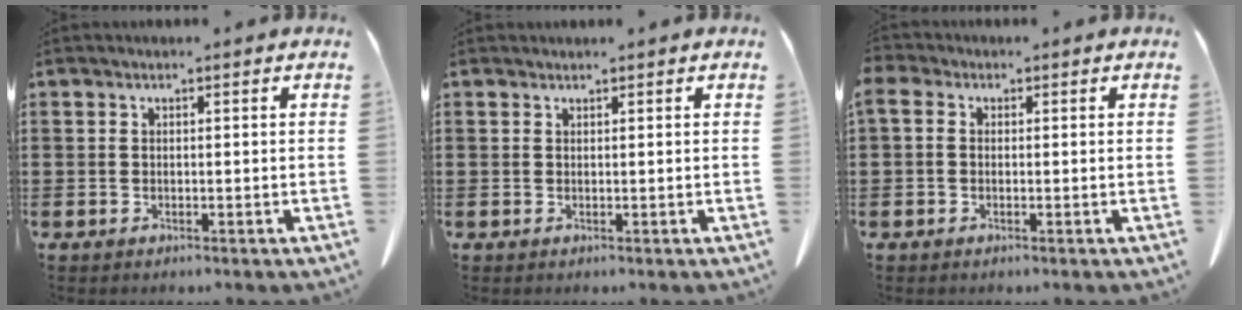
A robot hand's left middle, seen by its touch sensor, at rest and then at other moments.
{"total": 0.5, "force": [0.5, 0.0, 0.0], "torque": [-0.003, -0.001, 0.011]}
{"total": 1.6, "force": [-0.1, 1.3, 0.9], "torque": [-0.023, 0.006, -0.004]}